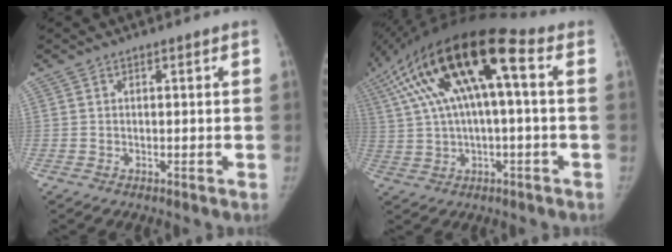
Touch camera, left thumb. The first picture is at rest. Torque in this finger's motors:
{"motor_torque": [2.58, 2.43, 2.77, 0.00, 1.01]}